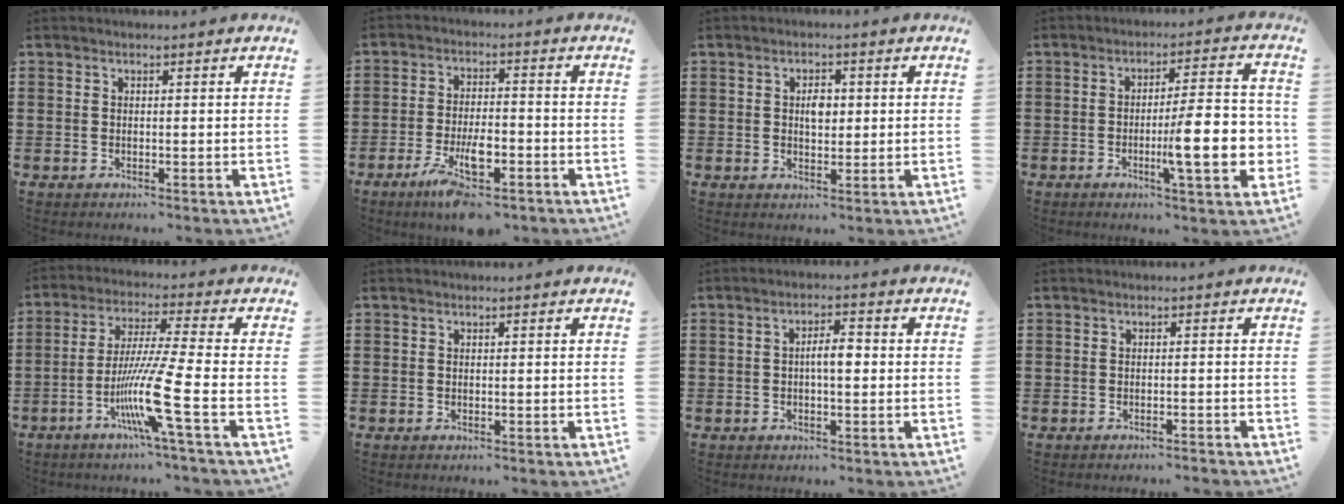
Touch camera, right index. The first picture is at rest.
{"total": 7.1, "force": [-4.0, 2.5, 5.4], "torque": [-0.122, -0.003, -0.078]}
{"total": 2.9, "force": [0.4, 1.6, 2.3], "torque": [-0.032, 0.000, 0.002]}
{"total": 12.5, "force": [-2.6, 2.6, 11.9], "torque": [-0.168, -0.013, -0.048]}
{"total": 11.6, "force": [-4.4, -0.5, 10.7], "torque": [-0.228, -0.023, -0.094]}
{"total": 0.0}
{"total": 3.5, "force": [-0.2, 1.0, 3.3], "torque": [-0.060, 0.004, -0.006]}
{"total": 0.9, "force": [-0.9, -0.1, 0.1], "torque": [-0.005, -0.002, -0.018]}